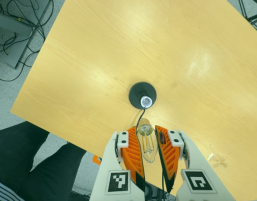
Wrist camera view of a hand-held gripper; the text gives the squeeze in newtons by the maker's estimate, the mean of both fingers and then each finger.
{"total": 20.8, "left": 23.1, "right": 18.5}